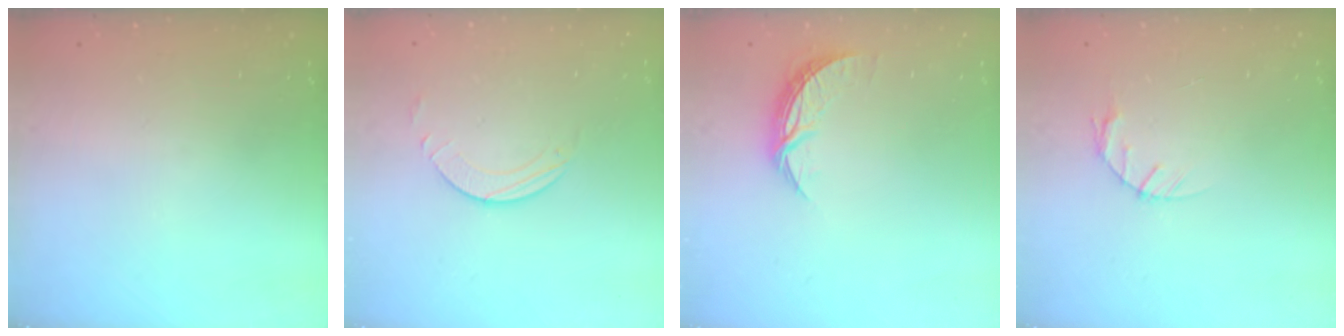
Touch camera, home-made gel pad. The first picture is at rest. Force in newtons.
{"total": 2.8, "press": 2.8, "slide": 0.2}
{"total": 7.1, "press": 7.1, "slide": 0.3}
{"total": 3.3, "press": 3.2, "slide": 0.5}